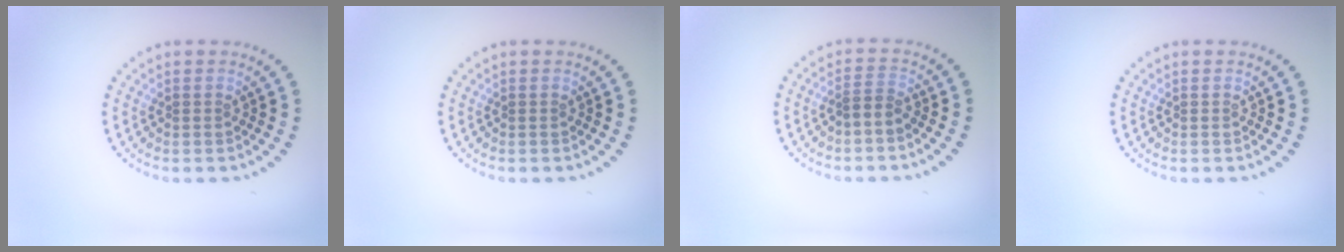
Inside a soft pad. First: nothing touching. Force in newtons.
{"total": 0.0}
{"total": 1.3, "press": 1.0, "slide": 0.8}
{"total": 0.0}